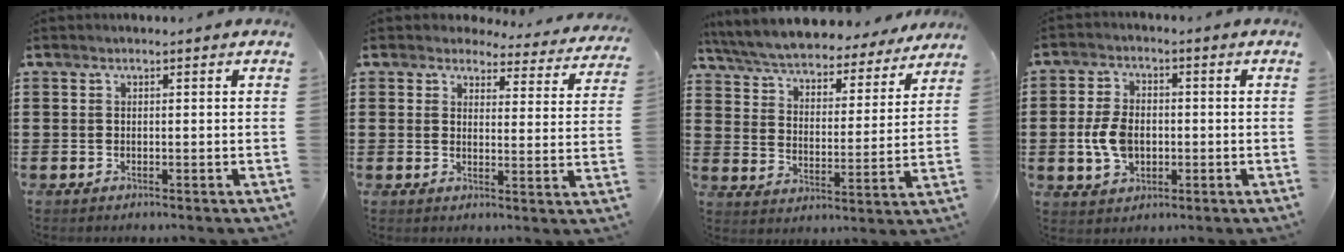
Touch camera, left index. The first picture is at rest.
{"total": 4.0, "force": [3.7, 1.1, 0.8], "torque": [-0.028, -0.021, 0.063]}
{"total": 6.5, "force": [6.3, 0.3, 1.3], "torque": [-0.056, -0.046, 0.108]}
{"total": 6.6, "force": [-0.7, 4.3, 4.9], "torque": [-0.118, 0.003, -0.019]}